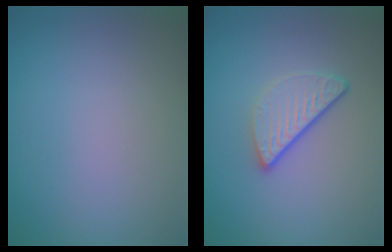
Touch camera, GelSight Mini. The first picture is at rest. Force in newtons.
{"total": 3.2, "press": 2.4, "slide": 2.1}